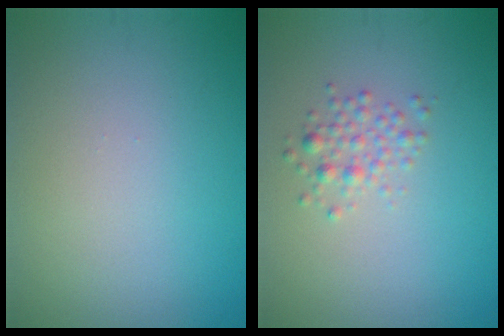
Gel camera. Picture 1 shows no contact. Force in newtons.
{"total": 1.7, "press": 1.7, "slide": 0.1}